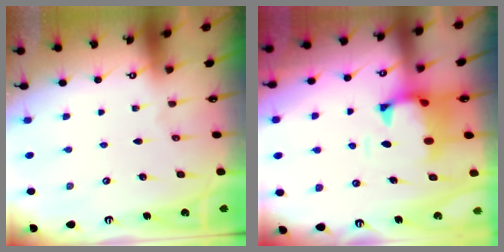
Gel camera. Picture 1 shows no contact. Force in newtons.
{"total": 1.6, "press": 1.0, "slide": 1.3}